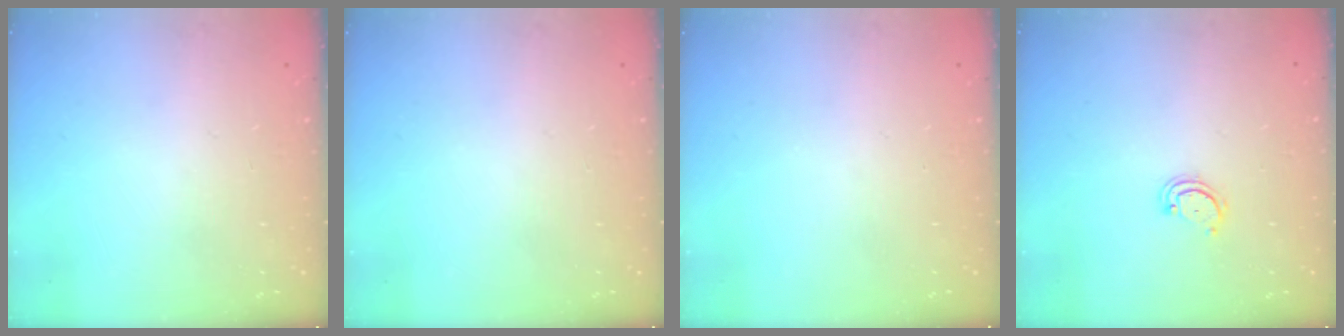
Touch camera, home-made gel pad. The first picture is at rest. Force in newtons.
{"total": 0.0}
{"total": 0.0}
{"total": 2.6, "press": 2.6, "slide": 0.3}